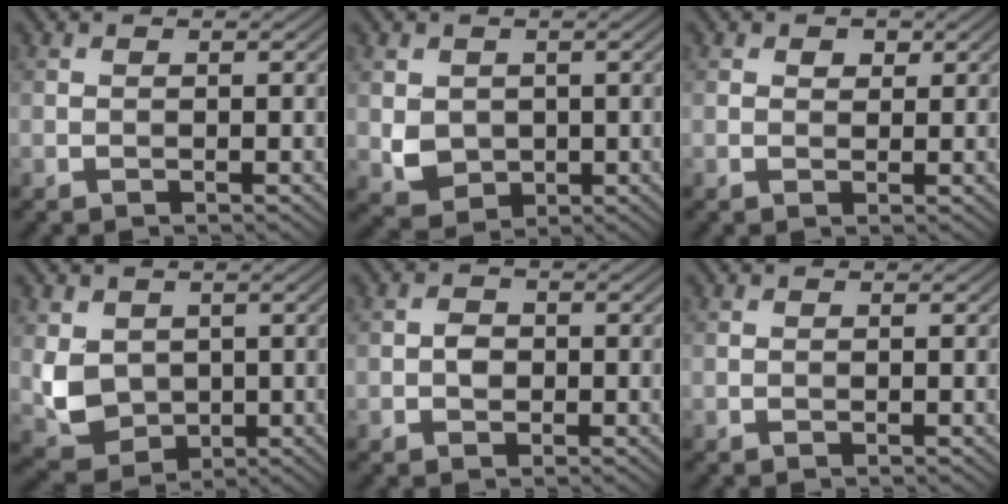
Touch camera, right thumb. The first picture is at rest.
{"total": 3.8, "force": [0.4, 3.4, 1.7], "torque": [-0.049, -0.011, 0.013]}
{"total": 1.3, "force": [0.6, 1.0, 0.6], "torque": [-0.010, 0.000, 0.010]}
{"total": 5.7, "force": [0.6, 4.9, 3.0], "torque": [-0.081, -0.013, 0.014]}
{"total": 1.7, "force": [-0.4, 1.4, 0.9], "torque": [-0.019, 0.000, -0.011]}
{"total": 0.0}